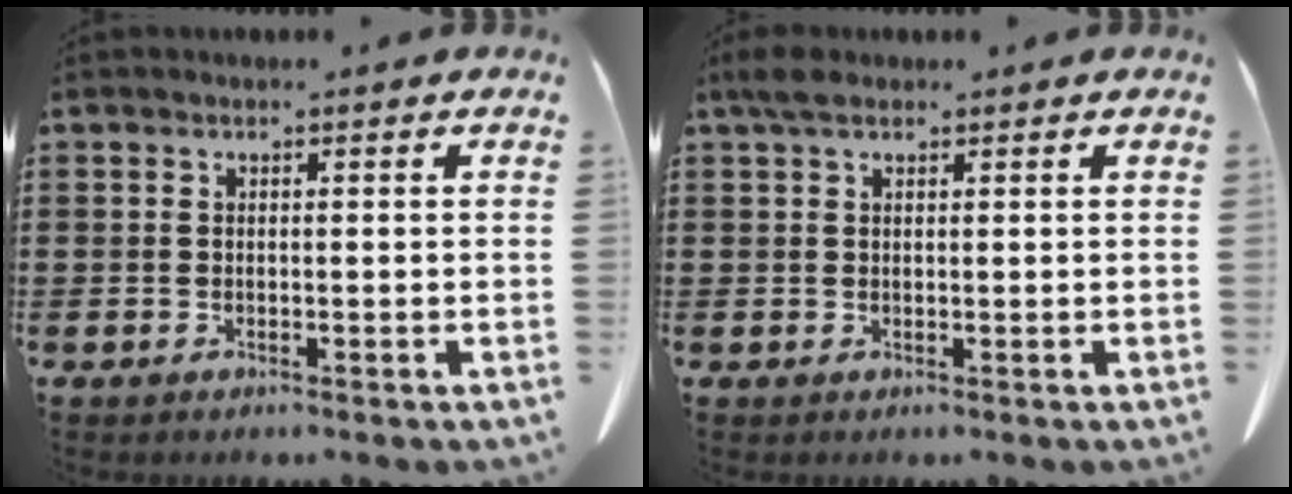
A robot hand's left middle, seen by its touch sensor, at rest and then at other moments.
{"total": 2.2, "force": [1.4, 1.1, 1.4], "torque": [-0.032, 0.005, 0.025]}